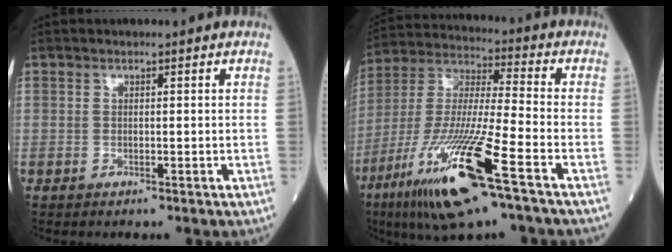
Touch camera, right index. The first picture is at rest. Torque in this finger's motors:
{"motor_torque": [1.67, -0.47, 1.05, 0.21]}